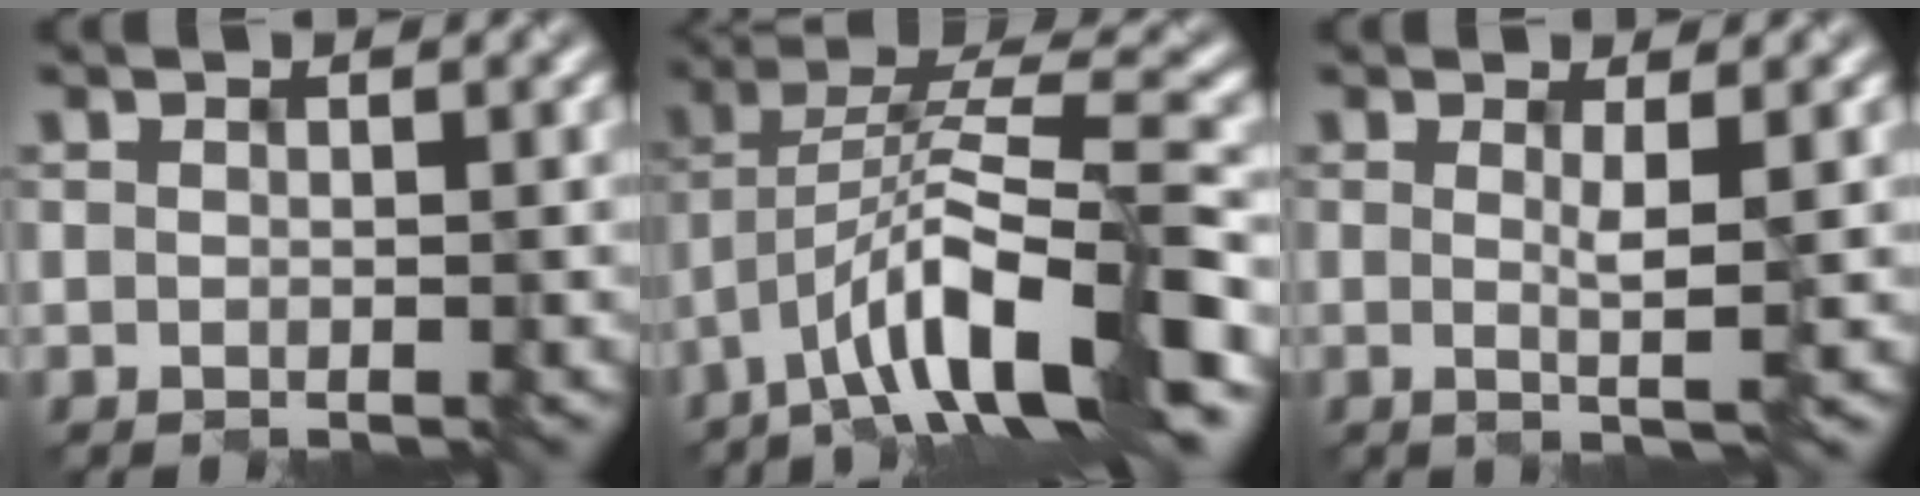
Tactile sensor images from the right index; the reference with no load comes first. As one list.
[{"total": 10.2, "force": [-5.7, 2.0, 8.3], "torque": [-0.135, 0.018, -0.099]}, {"total": 2.1, "force": [0.0, 0.2, 2.1], "torque": [-0.037, -0.009, 0.000]}]